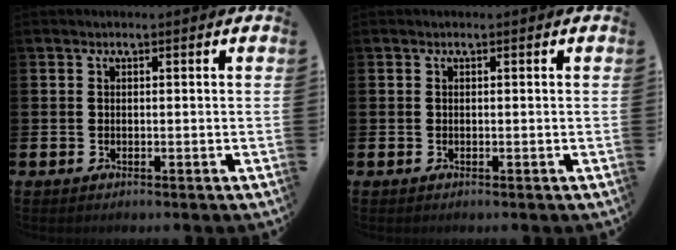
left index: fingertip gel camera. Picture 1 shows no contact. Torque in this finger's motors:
{"motor_torque": [0.00, 0.00, 0.00, 0.00]}